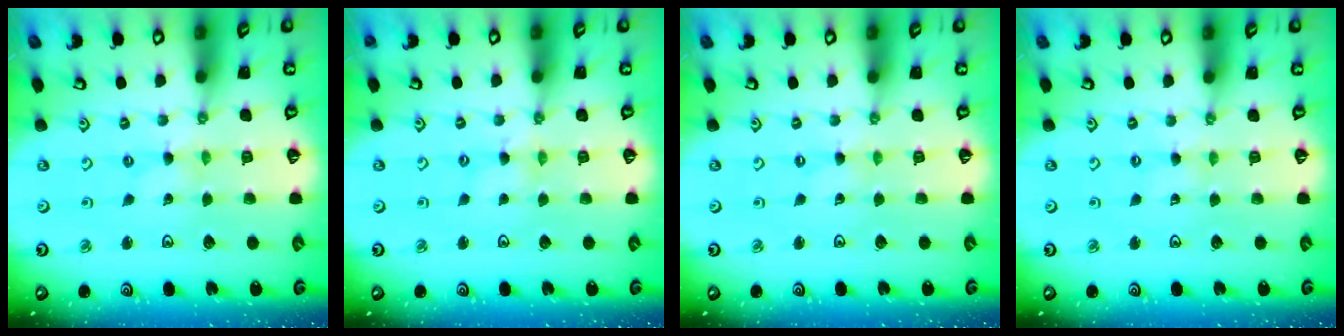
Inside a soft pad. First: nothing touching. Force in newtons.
{"total": 1.4, "press": 1.4, "slide": 0.2}
{"total": 0.0}
{"total": 1.0, "press": 1.0, "slide": 0.2}